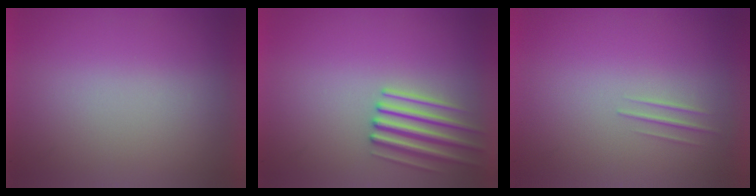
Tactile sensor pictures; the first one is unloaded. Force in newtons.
{"total": 3.0}
{"total": 1.0}